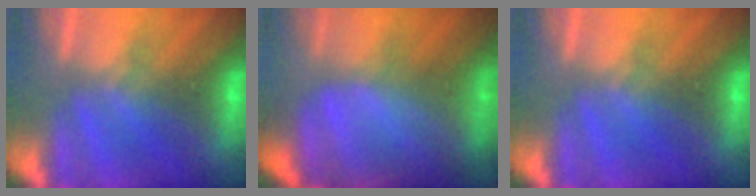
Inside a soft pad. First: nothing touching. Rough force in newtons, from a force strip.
{"total": 7.3}
{"total": 0.0}